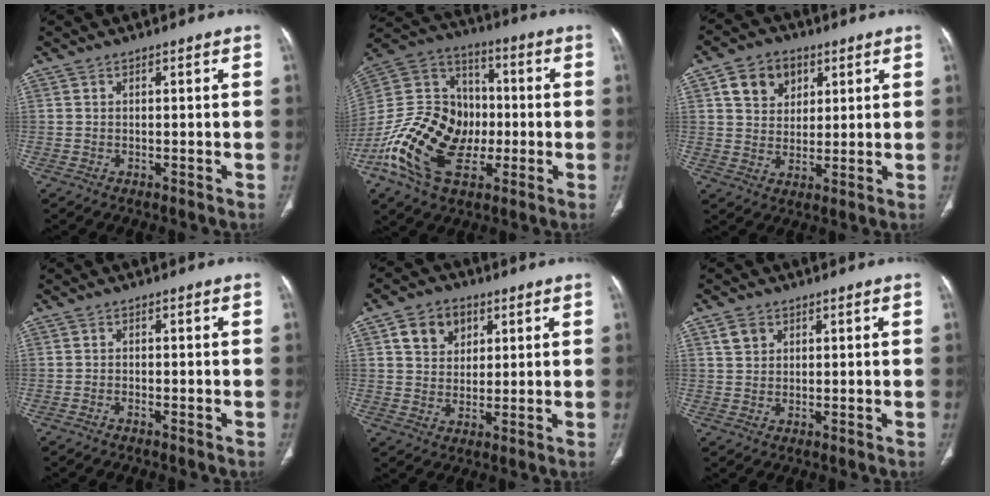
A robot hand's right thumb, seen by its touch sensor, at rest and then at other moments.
{"total": 21.9, "force": [-6.5, 15.2, 14.3], "torque": [-0.257, 0.037, -0.117]}
{"total": 8.6, "force": [3.5, 6.7, 4.0], "torque": [-0.031, -0.011, 0.060]}
{"total": 0.6, "force": [-0.6, 0.1, 0.3], "torque": [-0.008, 0.004, -0.012]}
{"total": 7.8, "force": [3.2, 6.0, 3.7], "torque": [-0.027, -0.010, 0.053]}
{"total": 3.0, "force": [1.5, 2.3, 1.2], "torque": [-0.013, -0.004, 0.030]}